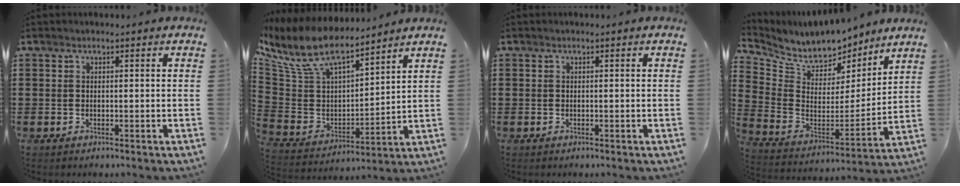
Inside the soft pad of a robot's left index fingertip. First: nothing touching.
{"total": 11.1, "force": [8.8, 3.6, 5.7], "torque": [-0.153, -0.050, 0.156]}
{"total": 0.0}
{"total": 8.9, "force": [8.2, 2.7, 2.1], "torque": [-0.080, -0.059, 0.145]}